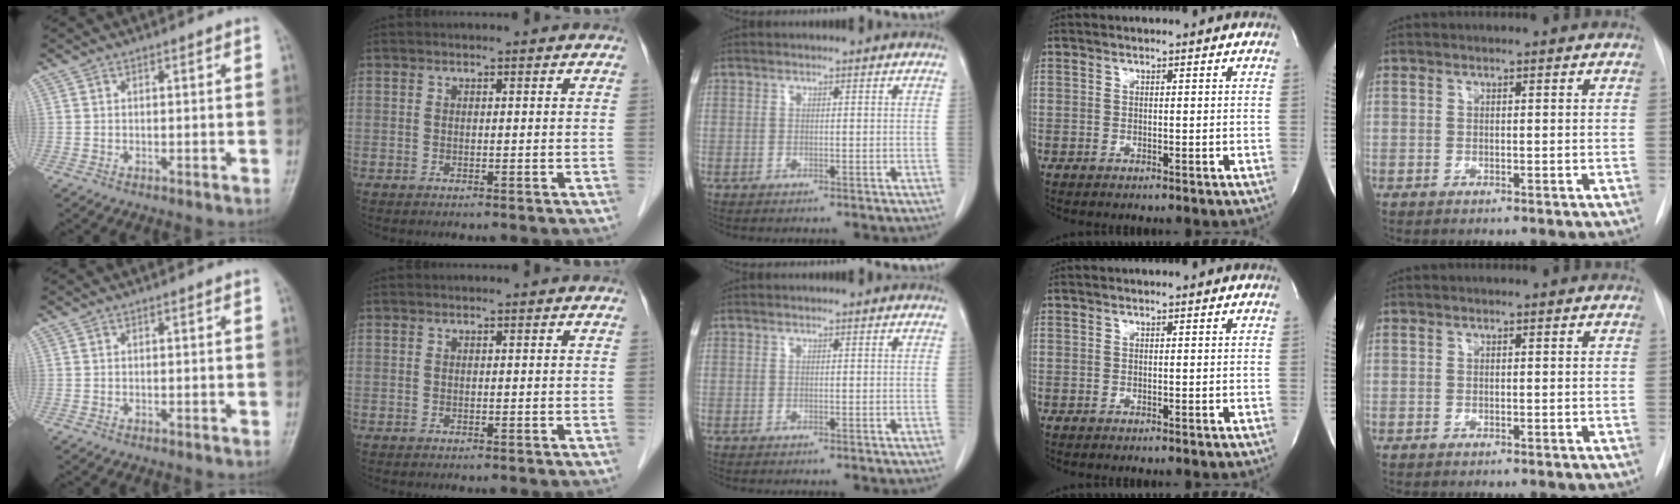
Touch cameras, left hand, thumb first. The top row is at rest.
{}